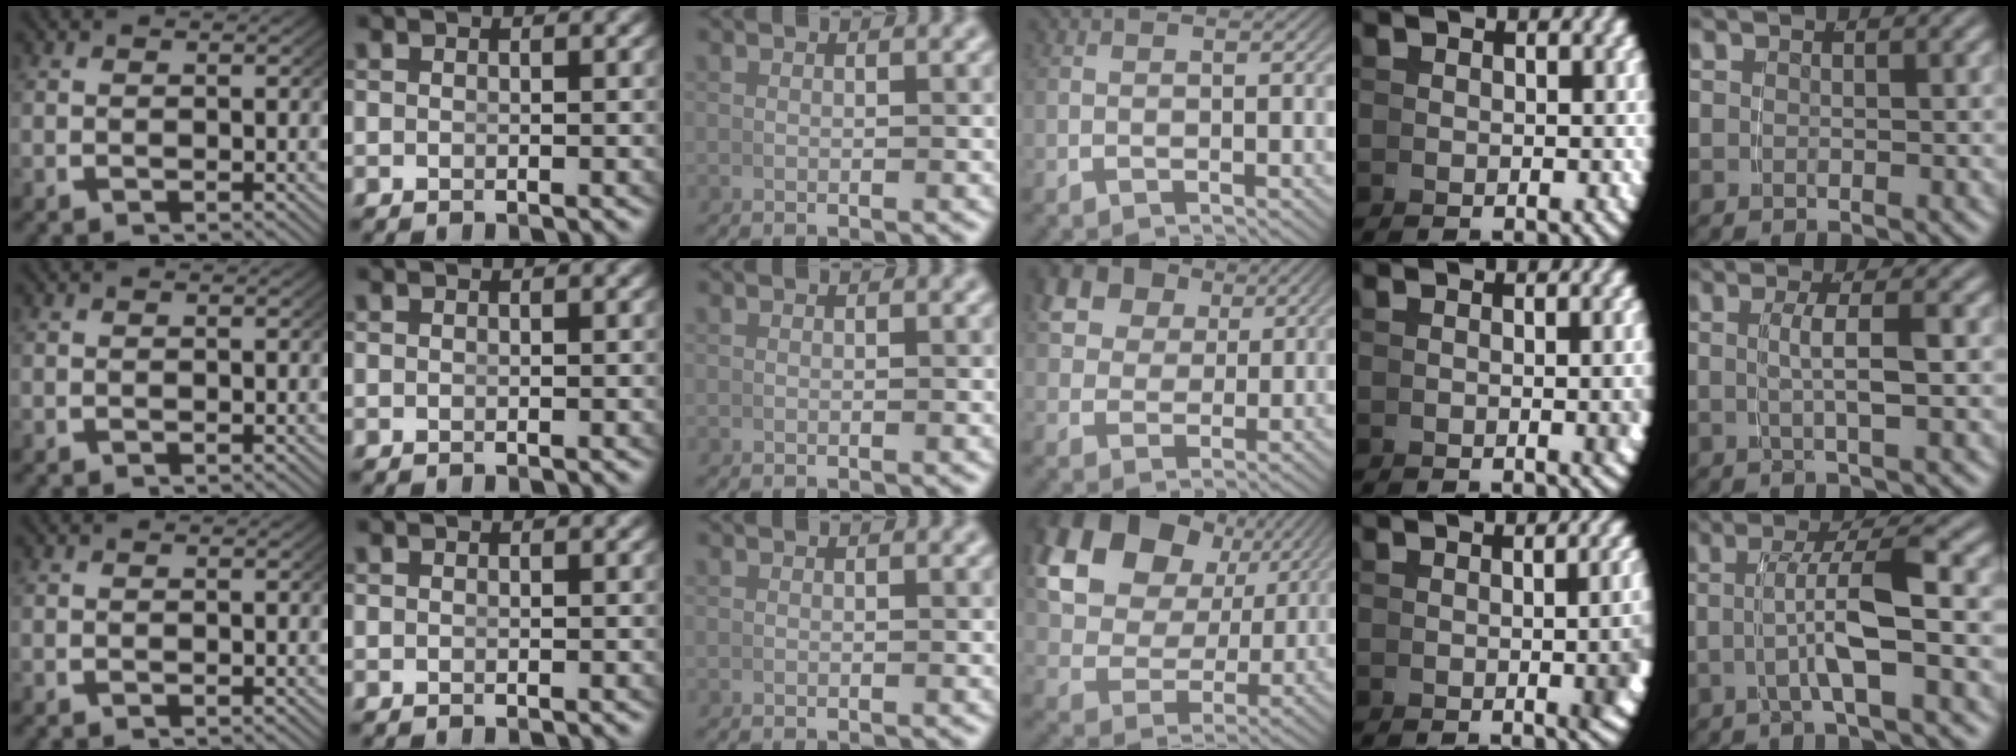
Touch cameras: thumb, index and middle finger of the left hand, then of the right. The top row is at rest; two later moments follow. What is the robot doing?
{"motion": "grasp_and_lifting", "object": "calculator"}